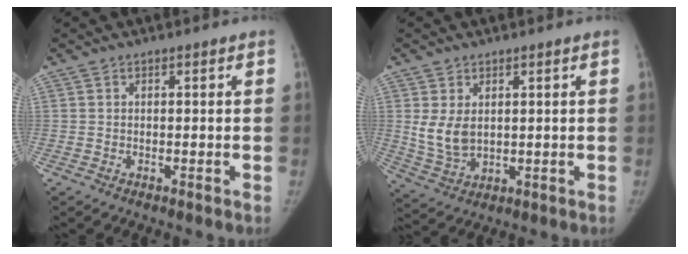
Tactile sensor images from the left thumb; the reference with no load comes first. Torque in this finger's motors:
{"motor_torque": [0.02, 0.01, 0.20, -0.22, 0.06]}